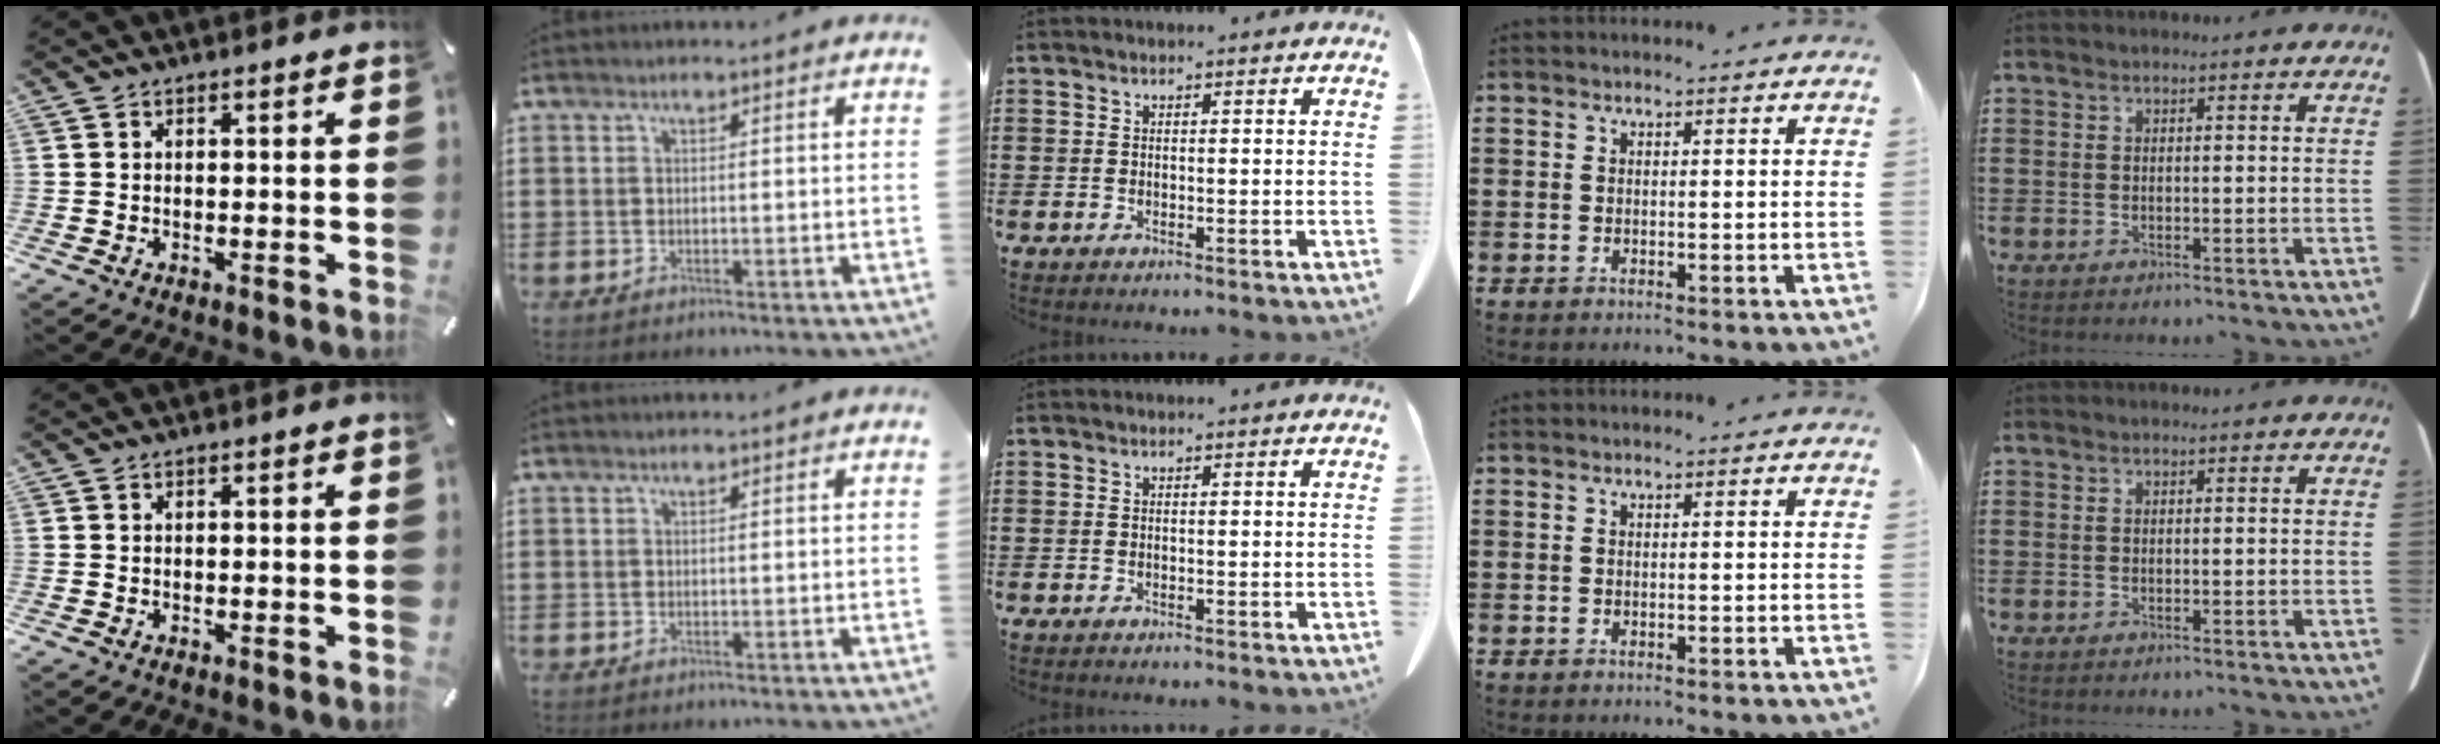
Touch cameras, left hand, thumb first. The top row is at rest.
{}